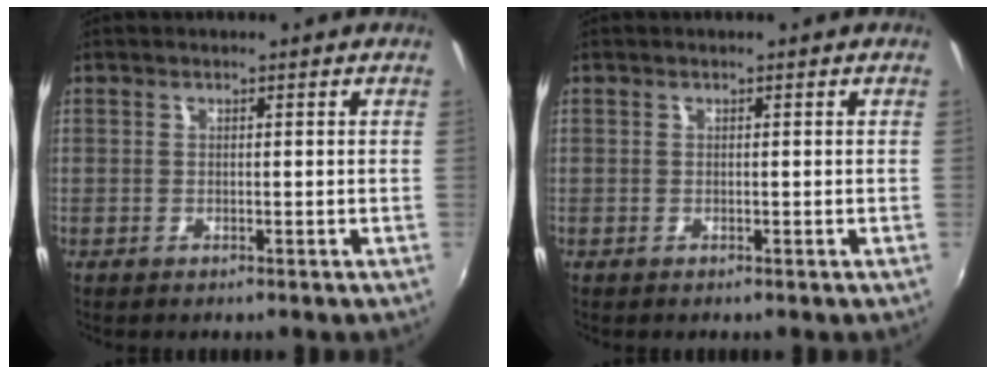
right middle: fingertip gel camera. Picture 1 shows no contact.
{"total": 0.0}